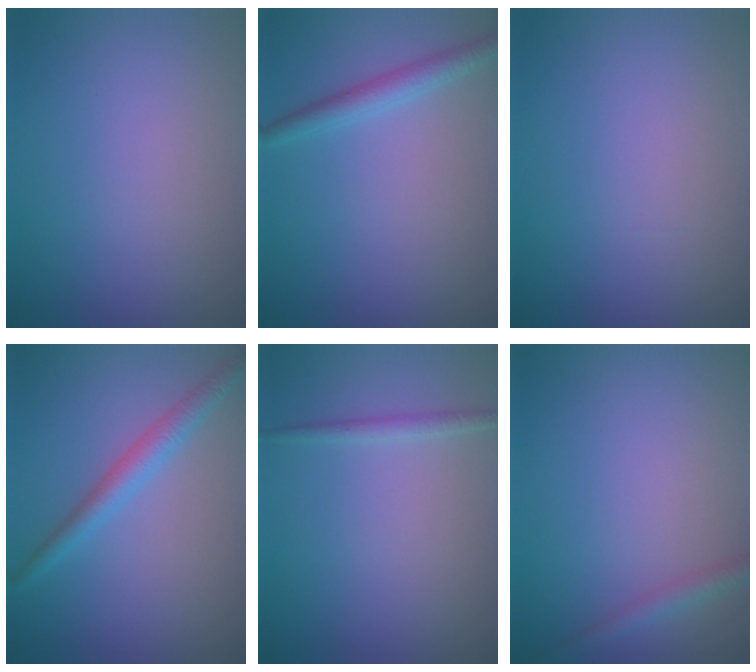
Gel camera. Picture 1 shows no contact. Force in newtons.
{"total": 2.1, "press": 2.1, "slide": 0.1}
{"total": 0.0}
{"total": 2.4, "press": 2.4, "slide": 0.1}
{"total": 1.1, "press": 1.1, "slide": 0.1}
{"total": 1.6, "press": 1.6, "slide": 0.1}